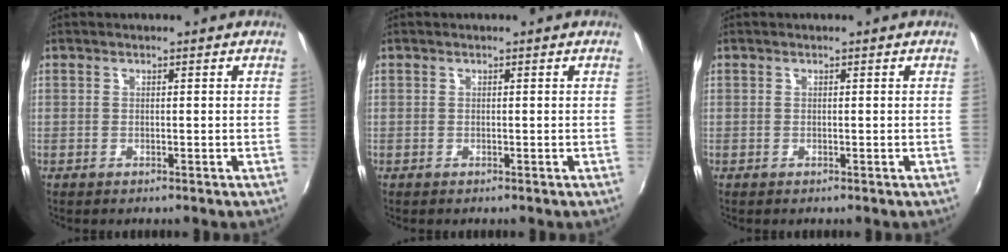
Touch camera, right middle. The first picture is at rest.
{"total": 0.0}
{"total": 0.0}